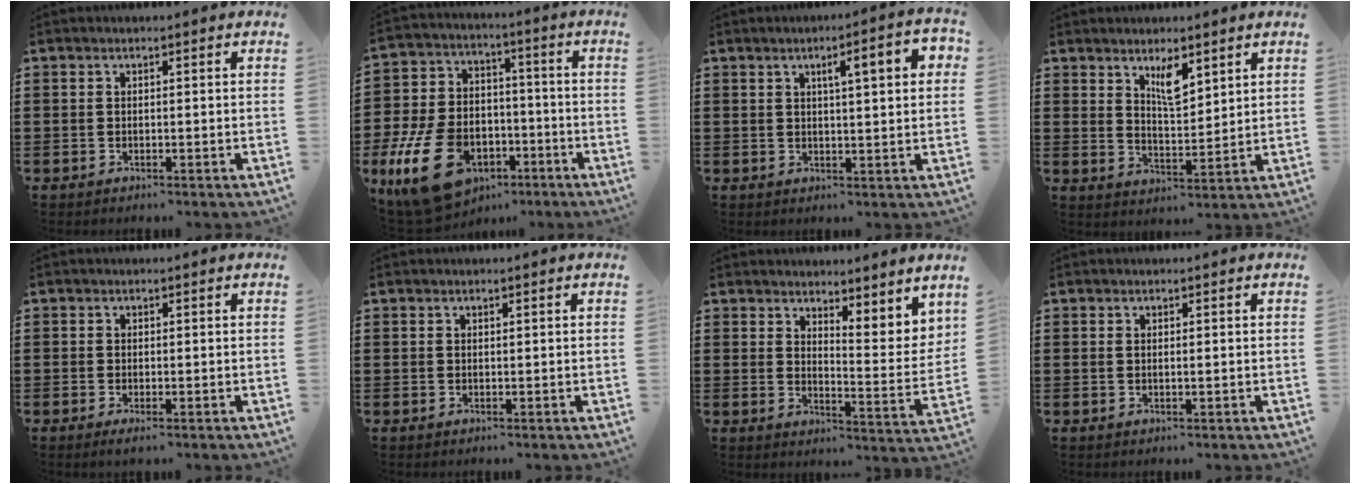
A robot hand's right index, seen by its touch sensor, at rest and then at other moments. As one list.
[{"total": 15.5, "force": [-6.5, 10.3, 9.6], "torque": [-0.213, 0.032, -0.114]}, {"total": 5.2, "force": [1.6, 1.1, 4.9], "torque": [-0.081, -0.002, 0.018]}, {"total": 5.0, "force": [3.2, 1.7, 3.4], "torque": [-0.058, -0.005, 0.054]}, {"total": 0.5, "force": [-0.3, -0.1, 0.4], "torque": [-0.009, -0.006, -0.004]}, {"total": 0.0}, {"total": 4.5, "force": [4.4, 0.7, 0.6], "torque": [-0.026, -0.033, 0.079]}, {"total": 0.7, "force": [0.2, 0.0, 0.7], "torque": [-0.012, -0.001, 0.003]}]